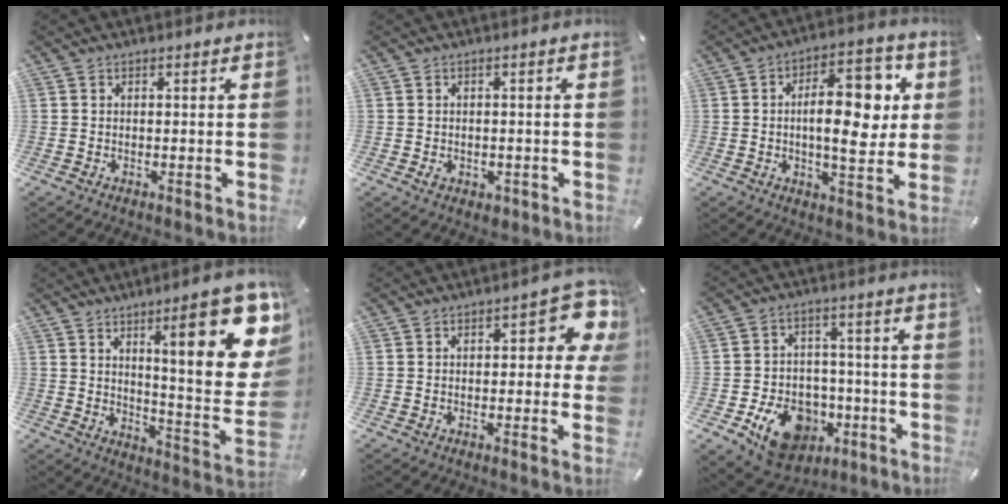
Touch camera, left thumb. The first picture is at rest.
{"total": 2.2, "force": [-0.8, 1.9, 1.0], "torque": [-0.009, 0.000, -0.016]}
{"total": 15.0, "force": [1.9, 7.3, 13.0], "torque": [-0.172, -0.002, 0.025]}
{"total": 23.9, "force": [10.8, 6.8, 20.2], "torque": [-0.275, -0.073, 0.161]}
{"total": 10.7, "force": [2.6, 4.8, 9.2], "torque": [-0.106, -0.017, 0.041]}
{"total": 14.4, "force": [-6.3, 10.8, 7.2], "torque": [-0.094, 0.041, -0.099]}